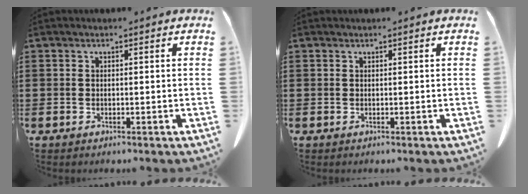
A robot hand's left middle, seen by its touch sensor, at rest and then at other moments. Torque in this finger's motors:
{"motor_torque": [-0.14, 0.12, -0.02, 0.00]}